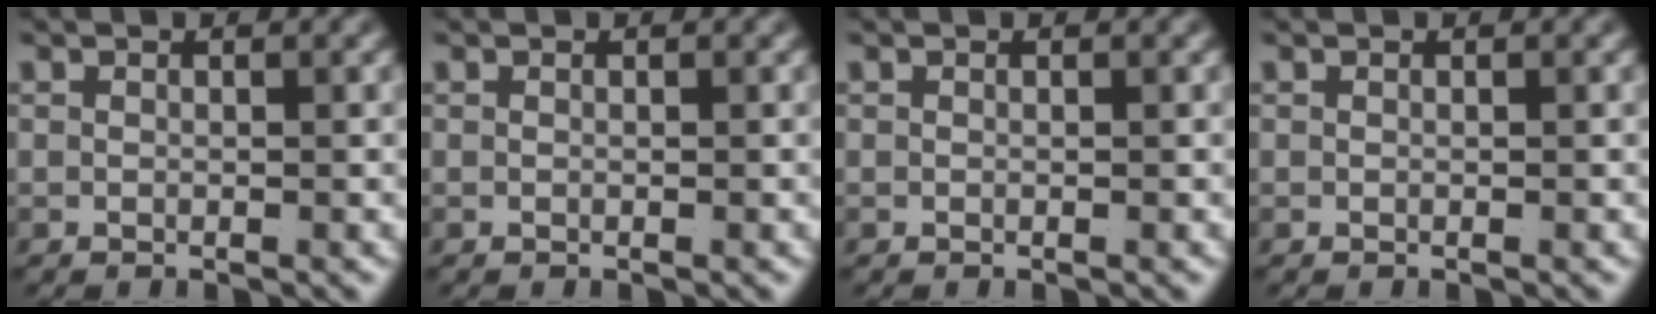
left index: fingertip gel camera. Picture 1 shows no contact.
{"total": 0.0}
{"total": 0.0}
{"total": 0.0}